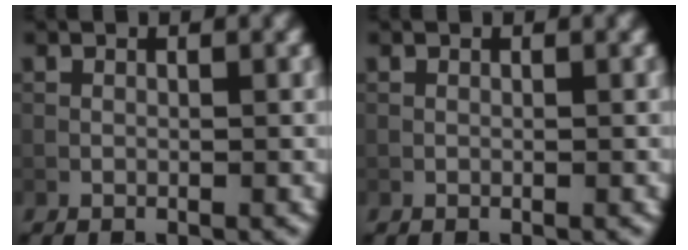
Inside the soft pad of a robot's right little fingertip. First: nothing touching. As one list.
[{"total": 0.0}]